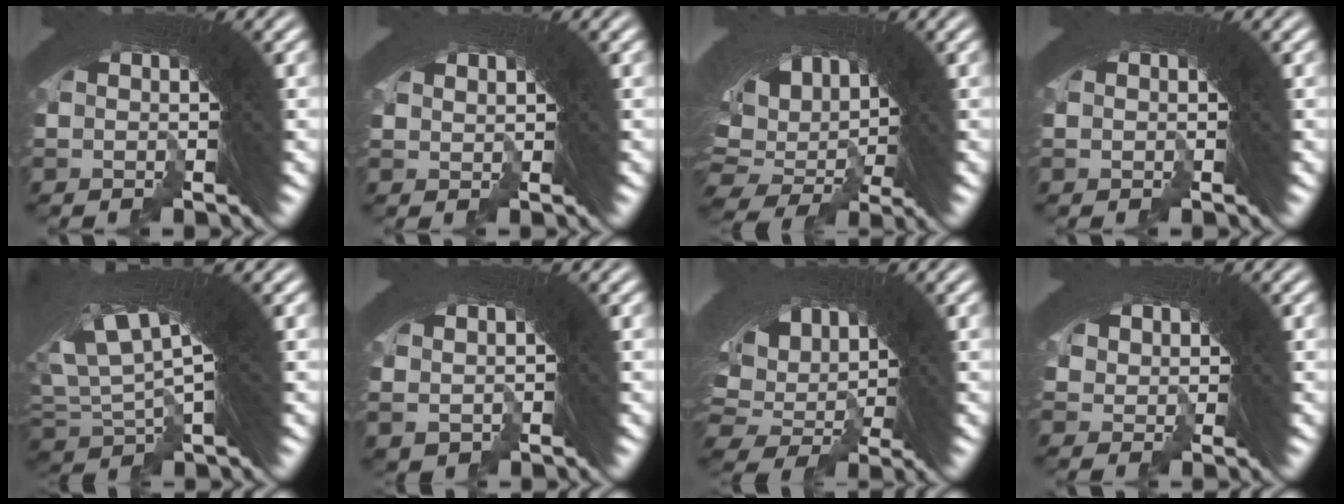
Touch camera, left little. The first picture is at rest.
{"total": 0.8, "force": [-0.5, 0.2, -0.6], "torque": [-0.008, -0.011, -0.002]}
{"total": 10.9, "force": [-3.0, 8.6, 6.0], "torque": [-0.147, -0.056, -0.025]}
{"total": 0.6, "force": [-0.4, 0.1, -0.5], "torque": [0.003, -0.004, -0.004]}
{"total": 11.9, "force": [2.3, 7.5, 8.9], "torque": [-0.200, 0.003, 0.041]}
{"total": 1.9, "force": [-0.3, 1.8, 0.4], "torque": [-0.025, -0.007, 0.003]}
{"total": 9.3, "force": [-2.2, 7.4, 5.1], "torque": [-0.132, -0.044, -0.019]}
{"total": 2.3, "force": [-1.6, 0.7, -1.4], "torque": [0.000, -0.029, -0.012]}